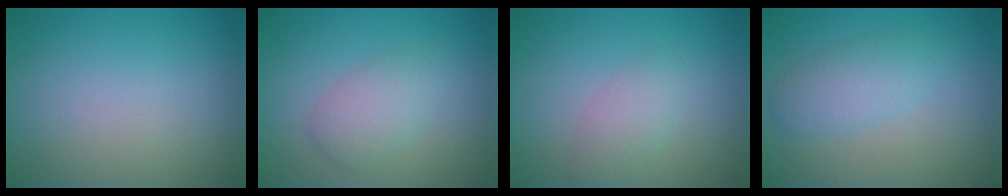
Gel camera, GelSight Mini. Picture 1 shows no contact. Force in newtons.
{"total": 2.7, "press": 2.7, "slide": 0.1}
{"total": 2.1, "press": 2.1, "slide": 0.1}
{"total": 2.8, "press": 2.8, "slide": 0.1}